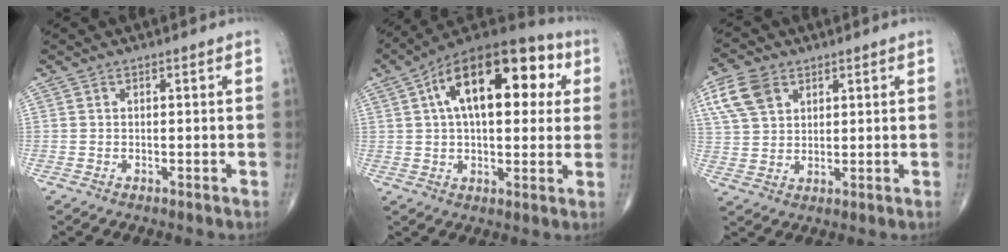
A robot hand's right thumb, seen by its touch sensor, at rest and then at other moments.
{"total": 22.3, "force": [6.3, 11.2, 18.2], "torque": [-0.257, 0.028, 0.089]}
{"total": 8.3, "force": [3.9, 5.6, 4.7], "torque": [-0.086, -0.003, 0.077]}